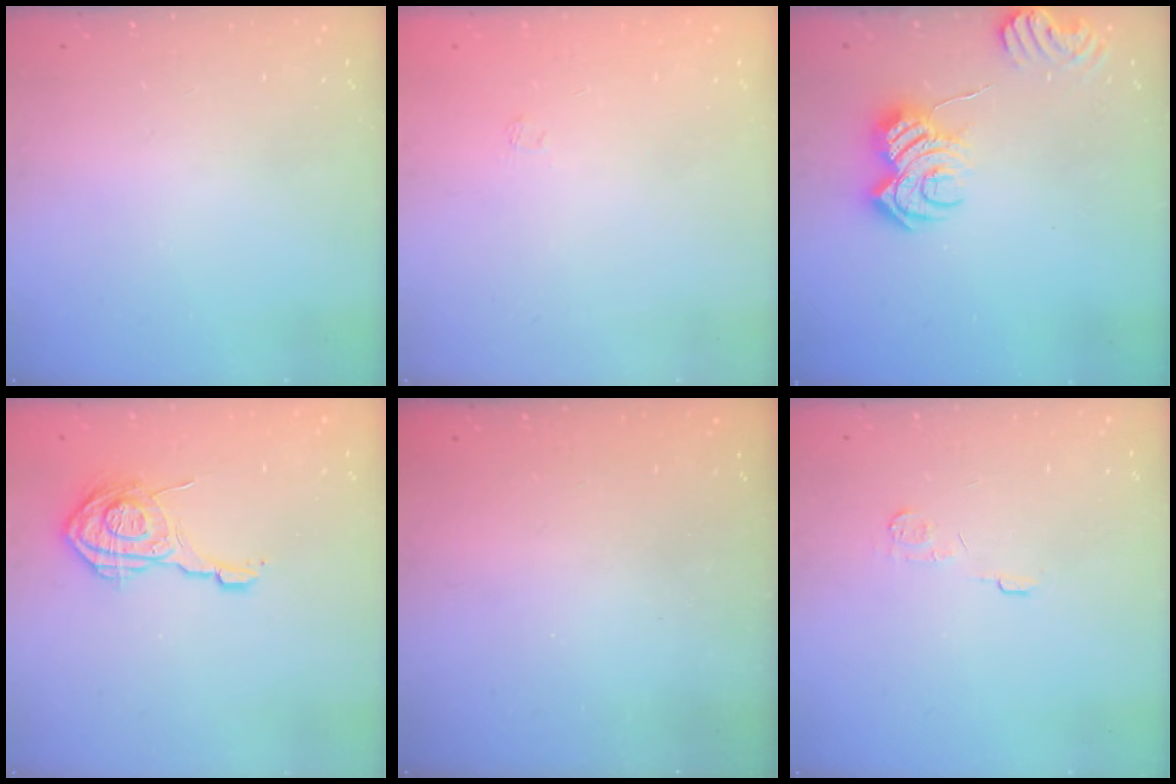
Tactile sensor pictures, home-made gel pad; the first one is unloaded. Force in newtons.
{"total": 1.8, "press": 1.4, "slide": 1.1}
{"total": 9.8, "press": 9.8, "slide": 0.4}
{"total": 14.0, "press": 13.9, "slide": 0.8}
{"total": 2.4, "press": 2.3, "slide": 0.8}
{"total": 5.0, "press": 4.9, "slide": 0.7}